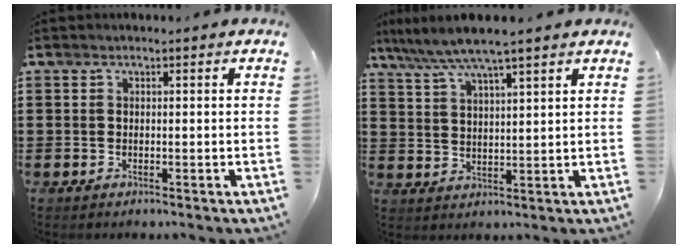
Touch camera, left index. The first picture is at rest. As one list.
[{"total": 5.7, "force": [4.8, -0.1, 3.1], "torque": [-0.075, -0.017, 0.083]}]